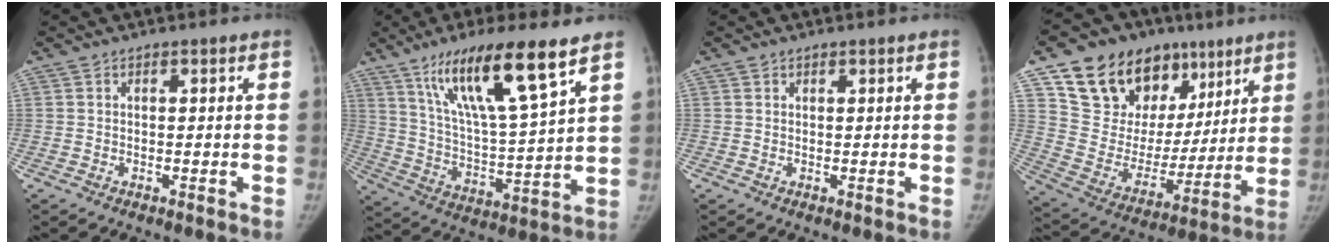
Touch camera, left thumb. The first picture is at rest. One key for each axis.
{"total": 17.5, "fx": 10.7, "fy": 2.3, "fz": 13.6, "tx": -0.232, "ty": -0.049, "tz": 0.201}
{"total": 0.5, "fx": 0.5, "fy": 0.2, "fz": -0.1, "tx": 0.004, "ty": -0.005, "tz": 0.007}
{"total": 23.2, "fx": 13.3, "fy": 15.7, "fz": 10.7, "tx": -0.125, "ty": -0.021, "tz": 0.240}